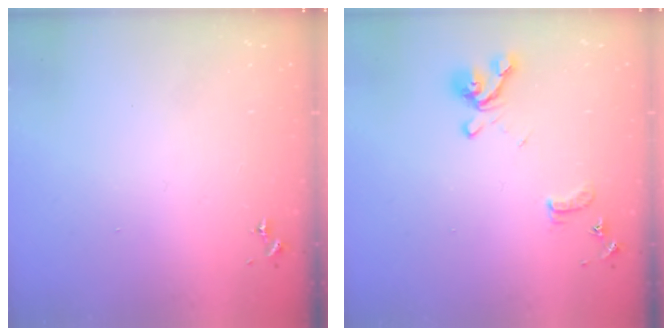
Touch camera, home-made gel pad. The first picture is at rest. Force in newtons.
{"total": 12.8, "press": 12.7, "slide": 1.4}